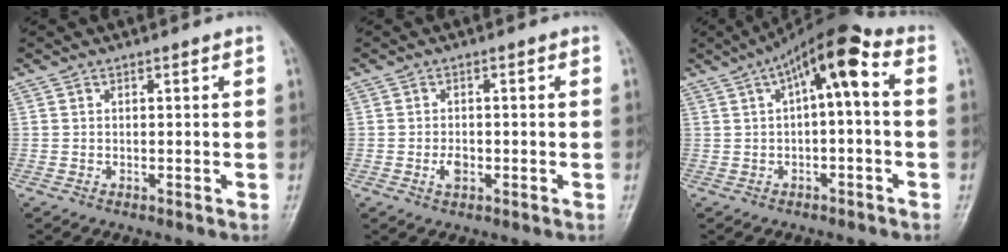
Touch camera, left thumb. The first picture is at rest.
{"total": 2.5, "force": [-0.8, 1.5, 1.8], "torque": [-0.029, 0.002, -0.015]}
{"total": 9.5, "force": [1.7, 3.1, 8.8], "torque": [-0.140, 0.047, 0.017]}